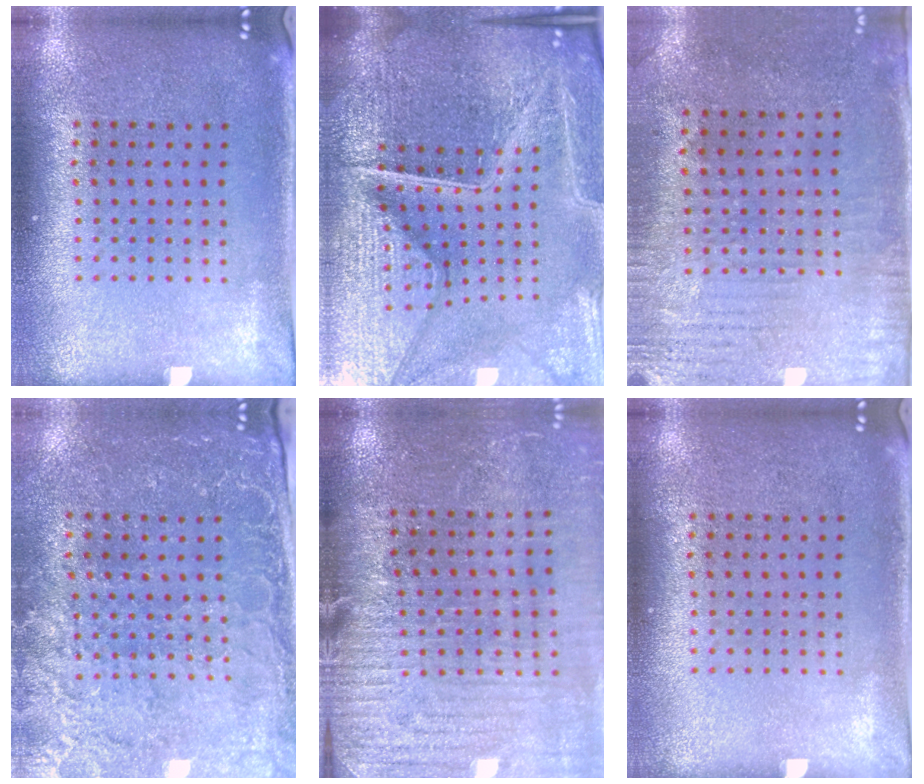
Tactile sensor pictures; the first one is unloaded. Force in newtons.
{"total": 6.9, "press": 6.1, "slide": 3.2}
{"total": 3.0, "press": 2.5, "slide": 1.7}
{"total": 2.9, "press": 2.8, "slide": 0.8}
{"total": 3.2, "press": 3.0, "slide": 1.0}
{"total": 0.0}